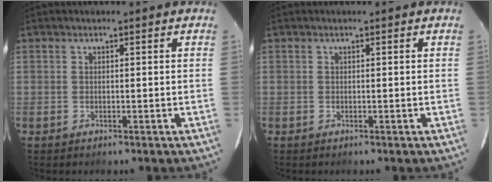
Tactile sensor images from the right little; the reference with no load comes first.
{"total": 0.0}